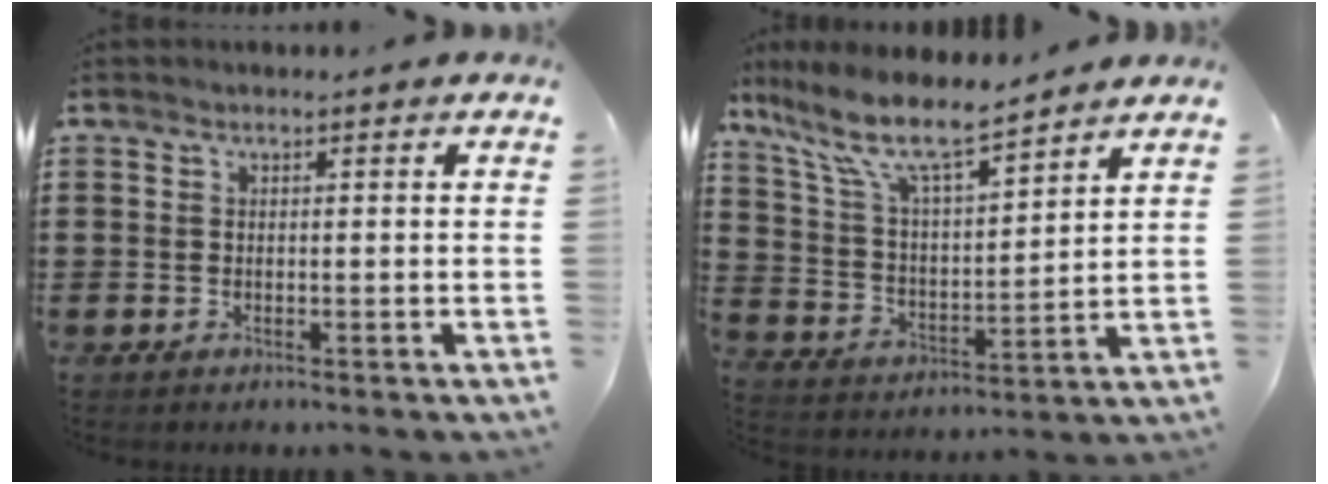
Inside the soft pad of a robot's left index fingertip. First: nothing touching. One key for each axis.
{"total": 9.6, "fx": 7.8, "fy": 1.8, "fz": 5.3, "tx": -0.135, "ty": -0.041, "tz": 0.133}